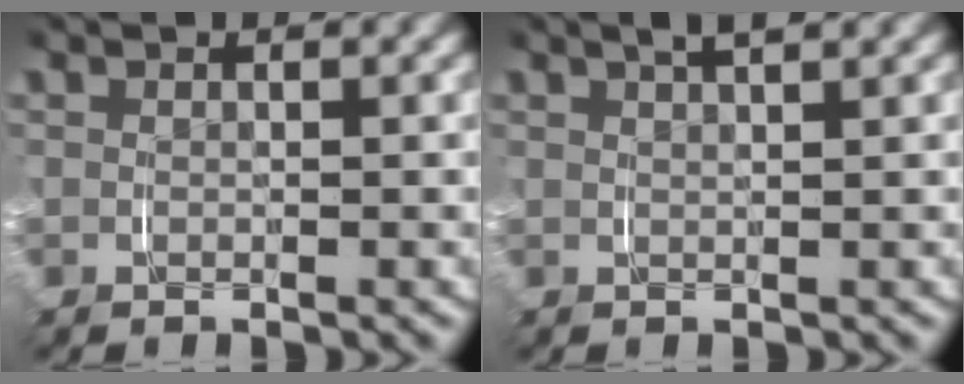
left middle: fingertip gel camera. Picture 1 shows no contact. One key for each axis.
{"total": 2.9, "fx": 2.1, "fy": 0.5, "fz": 1.9, "tx": -0.027, "ty": 0.012, "tz": 0.032}